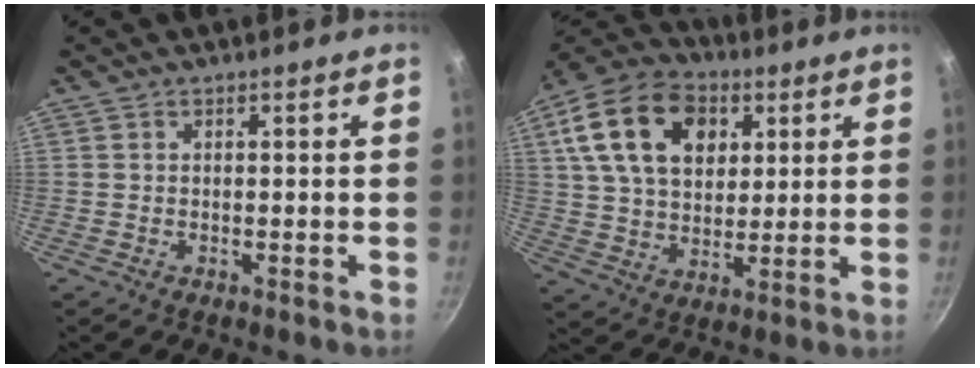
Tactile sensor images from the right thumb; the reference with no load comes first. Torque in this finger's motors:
{"motor_torque": [-0.34, 3.43, 0.98, -0.68, 0.45]}